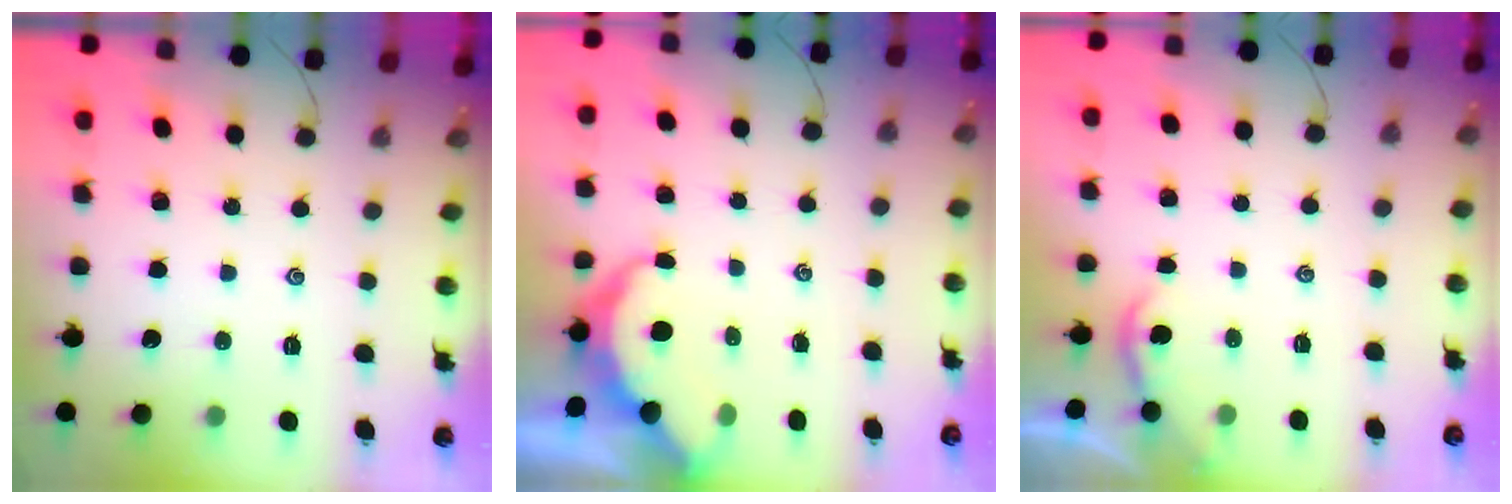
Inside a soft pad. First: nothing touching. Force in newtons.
{"total": 5.8, "press": 5.8, "slide": 0.4}
{"total": 1.6, "press": 1.6, "slide": 0.2}